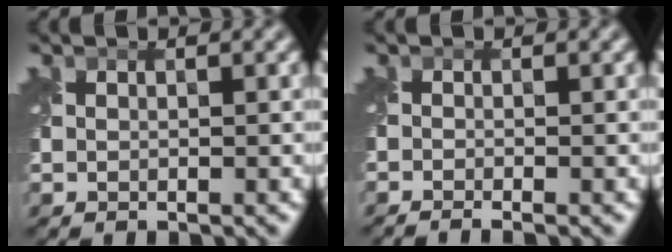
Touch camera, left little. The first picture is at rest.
{"total": 1.7, "force": [-1.2, 0.4, 1.1], "torque": [-0.015, -0.002, -0.020]}